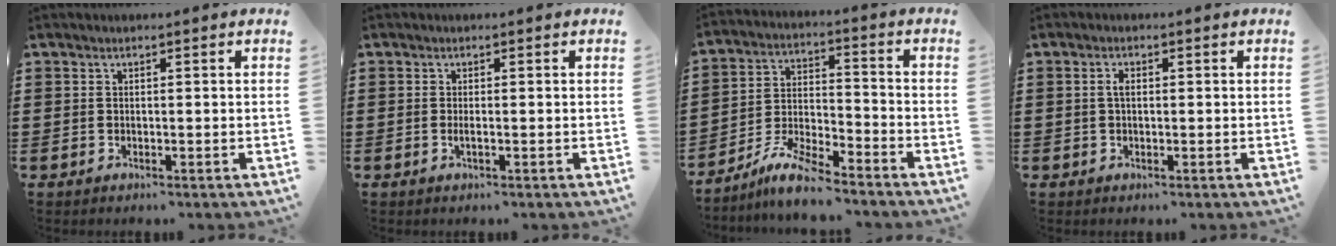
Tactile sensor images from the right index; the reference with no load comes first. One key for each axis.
{"total": 0.9, "fx": -0.2, "fy": 0.0, "fz": 0.9, "tx": -0.016, "ty": -0.003, "tz": -0.003}
{"total": 7.3, "fx": -6.6, "fy": 0.9, "fz": 3.0, "tx": -0.073, "ty": 0.003, "tz": -0.130}
{"total": 1.6, "fx": 0.2, "fy": 0.8, "fz": 1.4, "tx": -0.029, "ty": 0.004, "tz": 0.001}